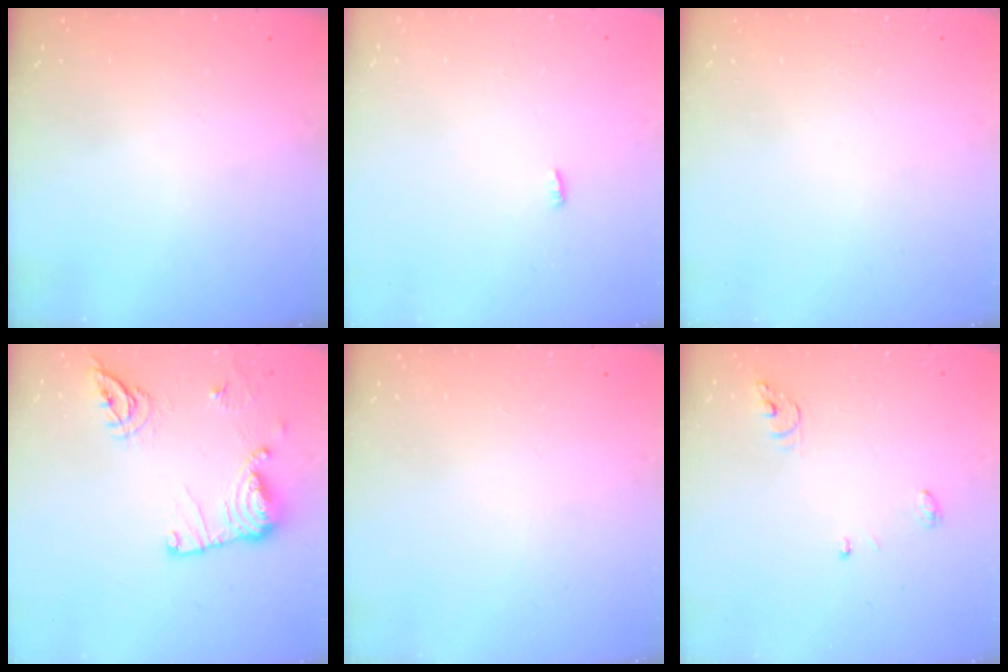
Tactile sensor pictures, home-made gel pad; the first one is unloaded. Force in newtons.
{"total": 2.3, "press": 2.1, "slide": 0.8}
{"total": 0.0}
{"total": 14.9, "press": 14.9, "slide": 0.4}
{"total": 0.0}
{"total": 4.0, "press": 4.0, "slide": 0.4}